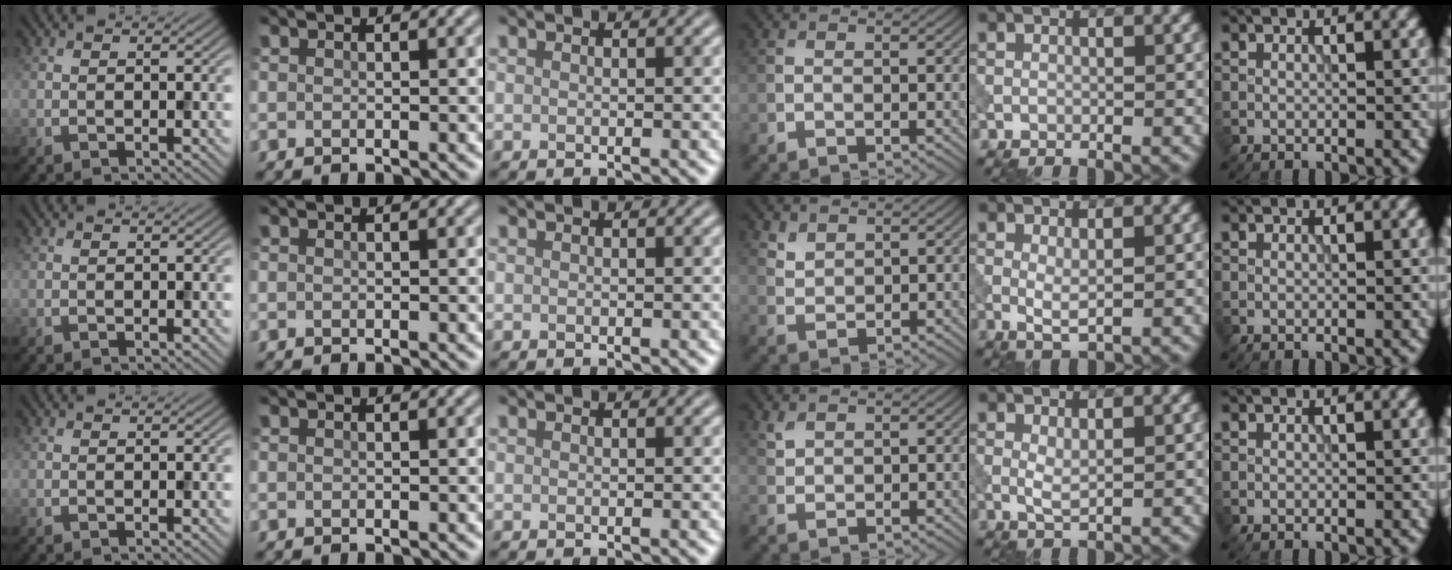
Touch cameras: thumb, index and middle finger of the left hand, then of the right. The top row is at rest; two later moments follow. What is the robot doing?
{"motion": "dispense", "object": "pipette"}